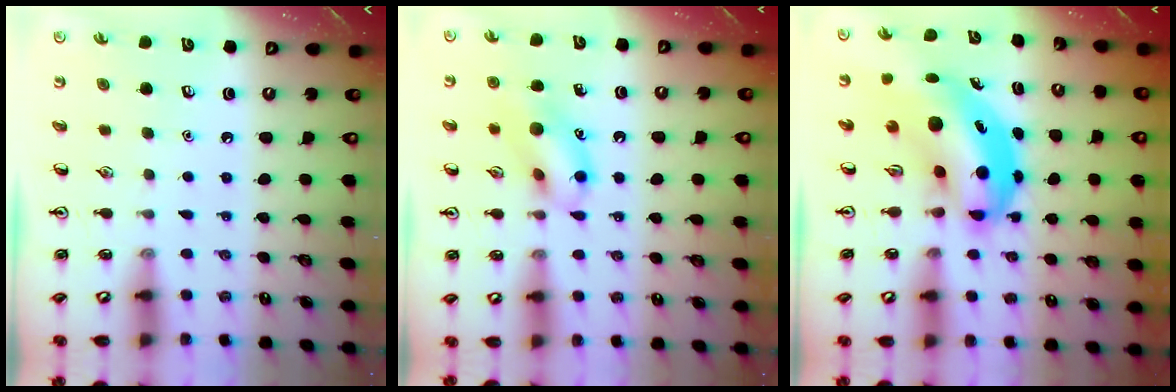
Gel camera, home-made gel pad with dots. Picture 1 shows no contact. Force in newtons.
{"total": 12.7, "press": 12.6, "slide": 1.7}
{"total": 8.2, "press": 8.0, "slide": 1.7}